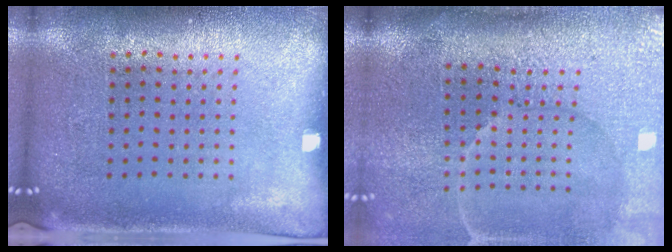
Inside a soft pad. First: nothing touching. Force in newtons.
{"total": 4.5, "press": 3.8, "slide": 2.5}